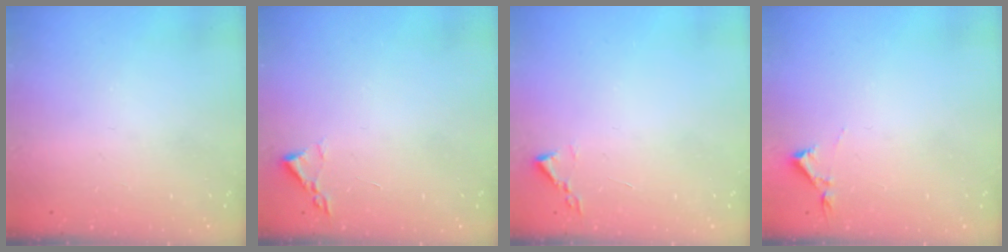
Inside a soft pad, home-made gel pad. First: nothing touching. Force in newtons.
{"total": 1.8, "press": 1.8, "slide": 0.3}
{"total": 1.9, "press": 1.8, "slide": 0.3}
{"total": 2.9, "press": 2.9, "slide": 0.5}